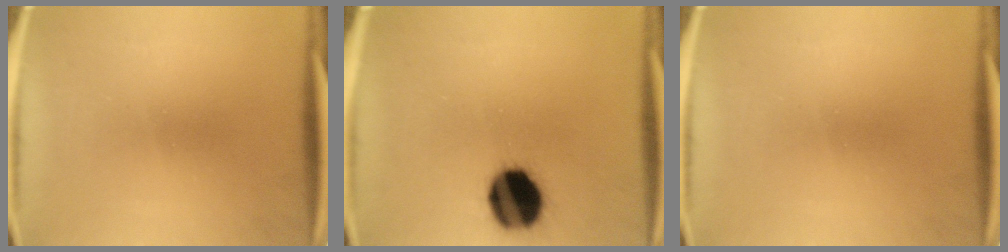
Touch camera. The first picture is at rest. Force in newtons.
{"total": 15.7}
{"total": 0.0}